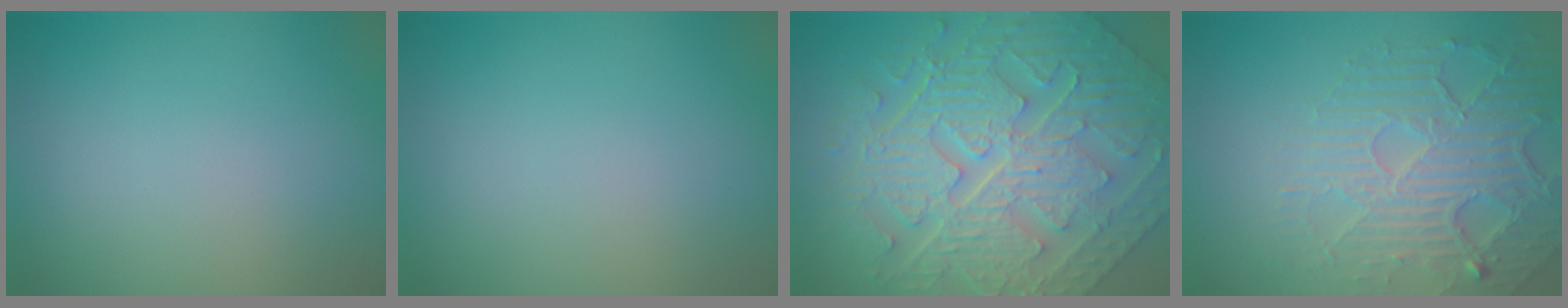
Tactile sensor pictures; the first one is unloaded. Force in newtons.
{"total": 0.0}
{"total": 11.0, "press": 7.8, "slide": 7.8}
{"total": 6.6, "press": 4.8, "slide": 4.4}